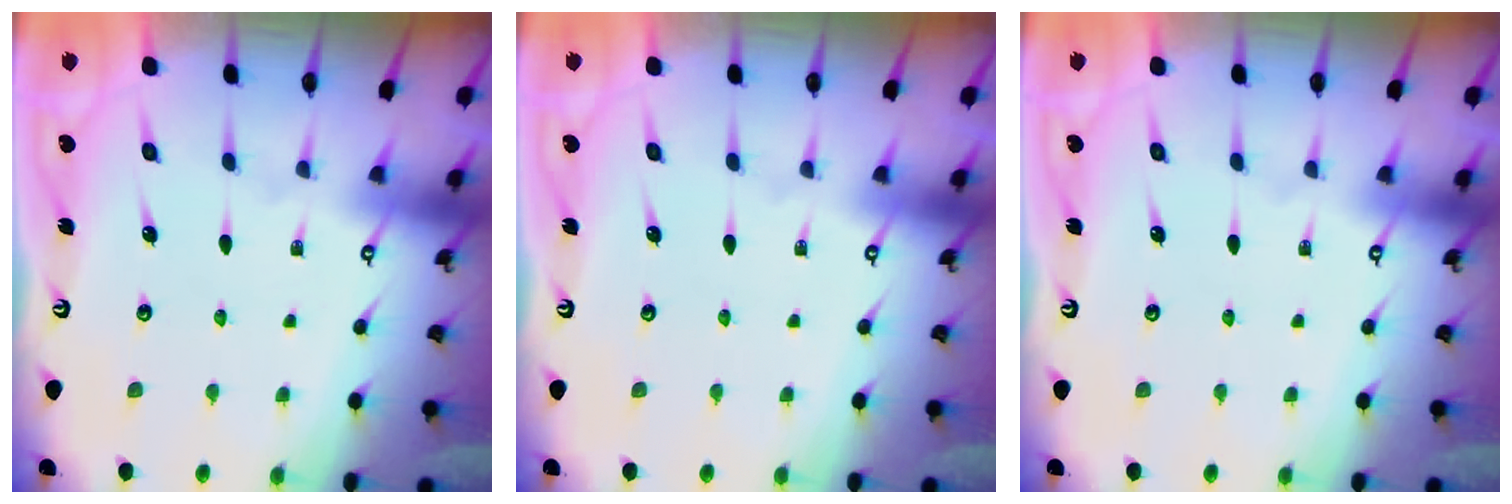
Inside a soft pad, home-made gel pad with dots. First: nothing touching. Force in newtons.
{"total": 0.0}
{"total": 0.0}